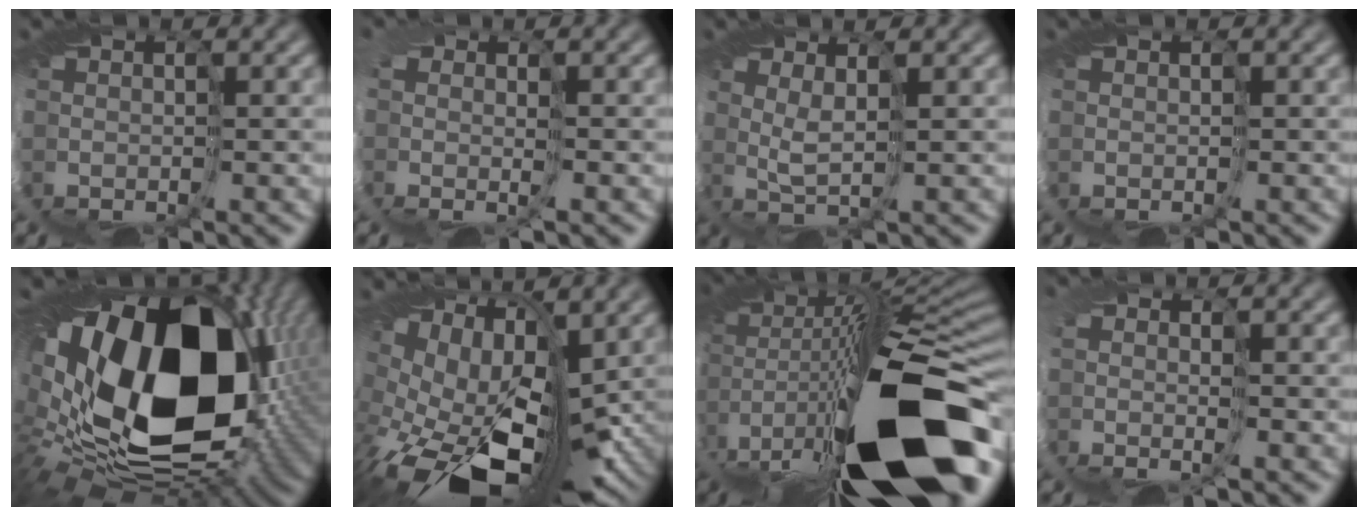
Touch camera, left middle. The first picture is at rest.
{"total": 2.5, "force": [-0.2, 1.6, 1.9], "torque": [-0.046, -0.008, 0.000]}
{"total": 1.4, "force": [0.8, -0.9, 0.7], "torque": [-0.042, 0.002, 0.010]}
{"total": 0.0}
{"total": 17.1, "force": [2.3, 11.6, 12.4], "torque": [-0.271, -0.036, 0.059]}
{"total": 14.0, "force": [-1.9, 7.8, 11.4], "torque": [-0.183, -0.042, 0.006]}
{"total": 16.5, "force": [-3.0, 6.1, 15.1], "torque": [-0.281, -0.035, -0.038]}
{"total": 1.2, "force": [0.0, 0.4, 1.1], "torque": [-0.025, -0.009, 0.001]}